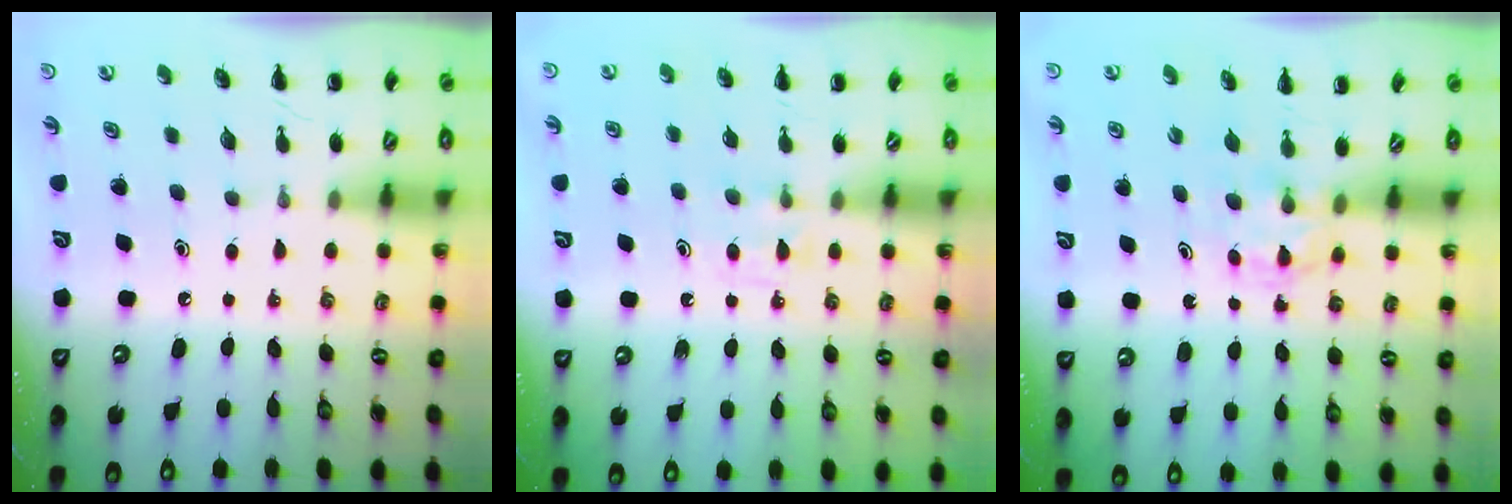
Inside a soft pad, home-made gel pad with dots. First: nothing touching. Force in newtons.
{"total": 4.6, "press": 4.4, "slide": 1.6}
{"total": 2.6, "press": 2.4, "slide": 1.1}